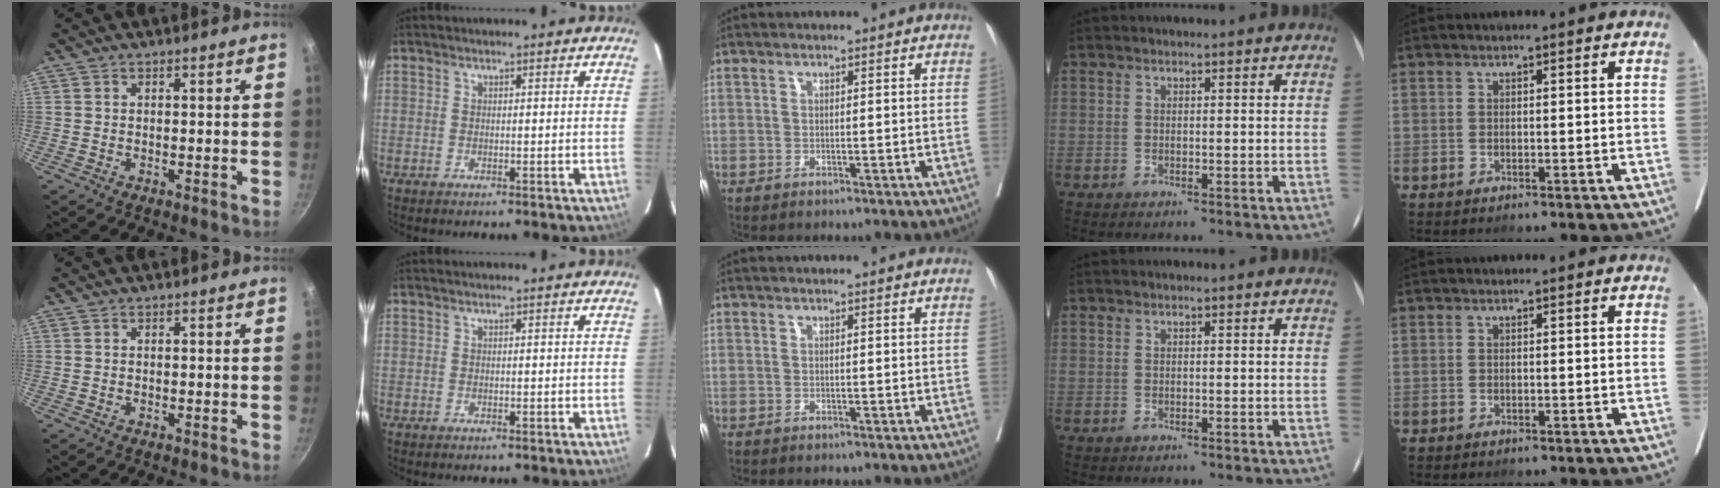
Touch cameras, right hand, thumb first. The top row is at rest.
{}